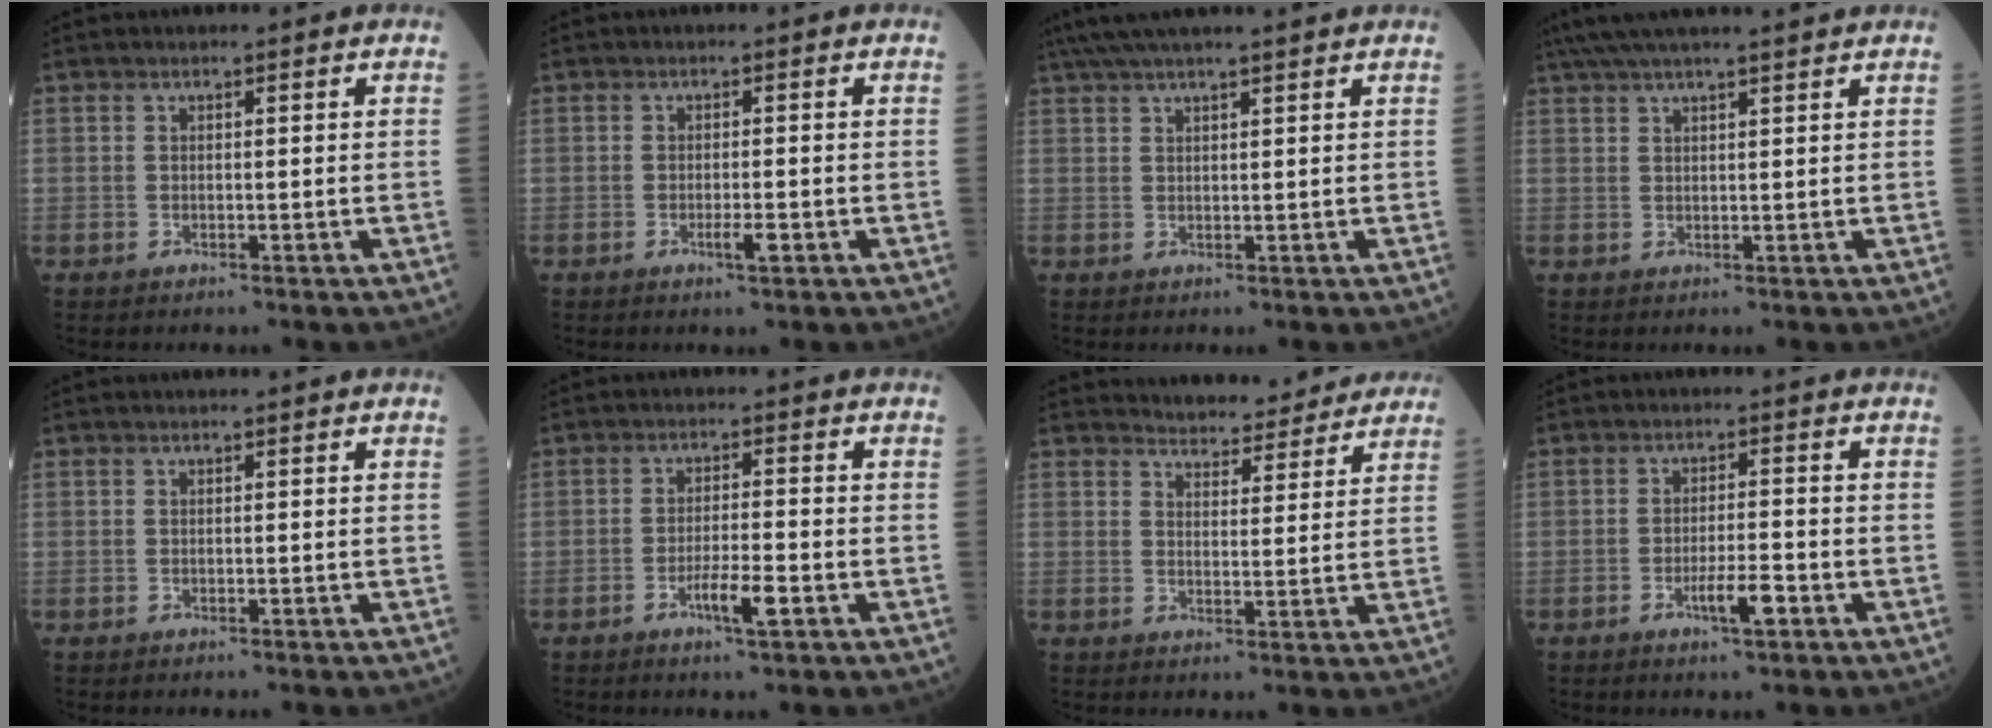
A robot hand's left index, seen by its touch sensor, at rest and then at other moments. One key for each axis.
{"total": 1.9, "fx": -0.8, "fy": 0.2, "fz": 1.7, "tx": -0.030, "ty": -0.002, "tz": -0.011}
{"total": 10.7, "fx": 9.3, "fy": 0.0, "fz": 5.3, "tx": -0.091, "ty": 0.038, "tz": 0.133}
{"total": 11.8, "fx": 10.3, "fy": 0.3, "fz": 5.8, "tx": -0.101, "ty": 0.039, "tz": 0.150}
{"total": 0.0}
{"total": 4.3, "fx": -2.1, "fy": 0.3, "fz": 3.8, "tx": -0.073, "ty": -0.005, "tz": -0.037}
{"total": 9.6, "fx": 9.3, "fy": 2.2, "fz": 1.4, "tx": -0.006, "ty": 0.003, "tz": 0.106}
{"total": 4.2, "fx": -2.0, "fy": 0.7, "fz": 3.6, "tx": -0.066, "ty": -0.001, "tz": -0.033}